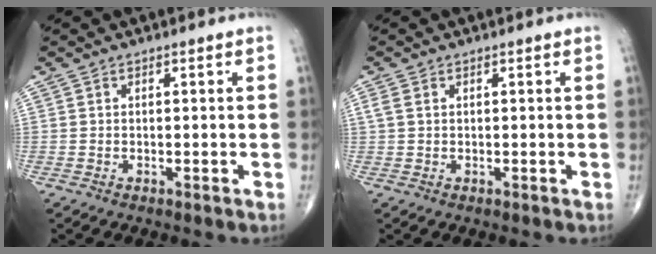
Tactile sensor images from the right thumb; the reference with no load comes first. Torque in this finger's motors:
{"motor_torque": [-0.31, -0.31, -0.15, -0.08, -0.03]}